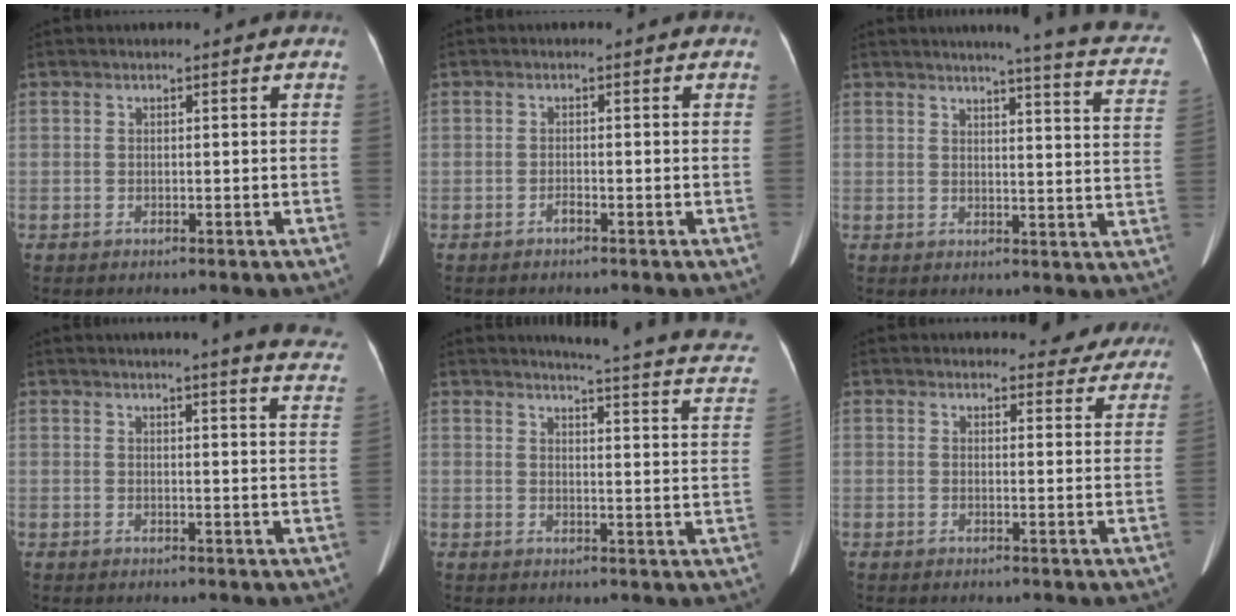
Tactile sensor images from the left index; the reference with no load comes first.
{"total": 0.7, "force": [-0.6, 0.0, 0.2], "torque": [-0.007, -0.002, -0.009]}
{"total": 15.4, "force": [13.1, 0.5, 8.1], "torque": [-0.097, -0.048, 0.128]}
{"total": 14.7, "force": [13.5, 0.1, 5.7], "torque": [-0.056, -0.064, 0.132]}
{"total": 16.9, "force": [14.9, 1.8, 7.8], "torque": [-0.087, -0.052, 0.147]}
{"total": 6.0, "force": [5.6, 2.2, 0.3], "torque": [0.017, -0.010, 0.047]}